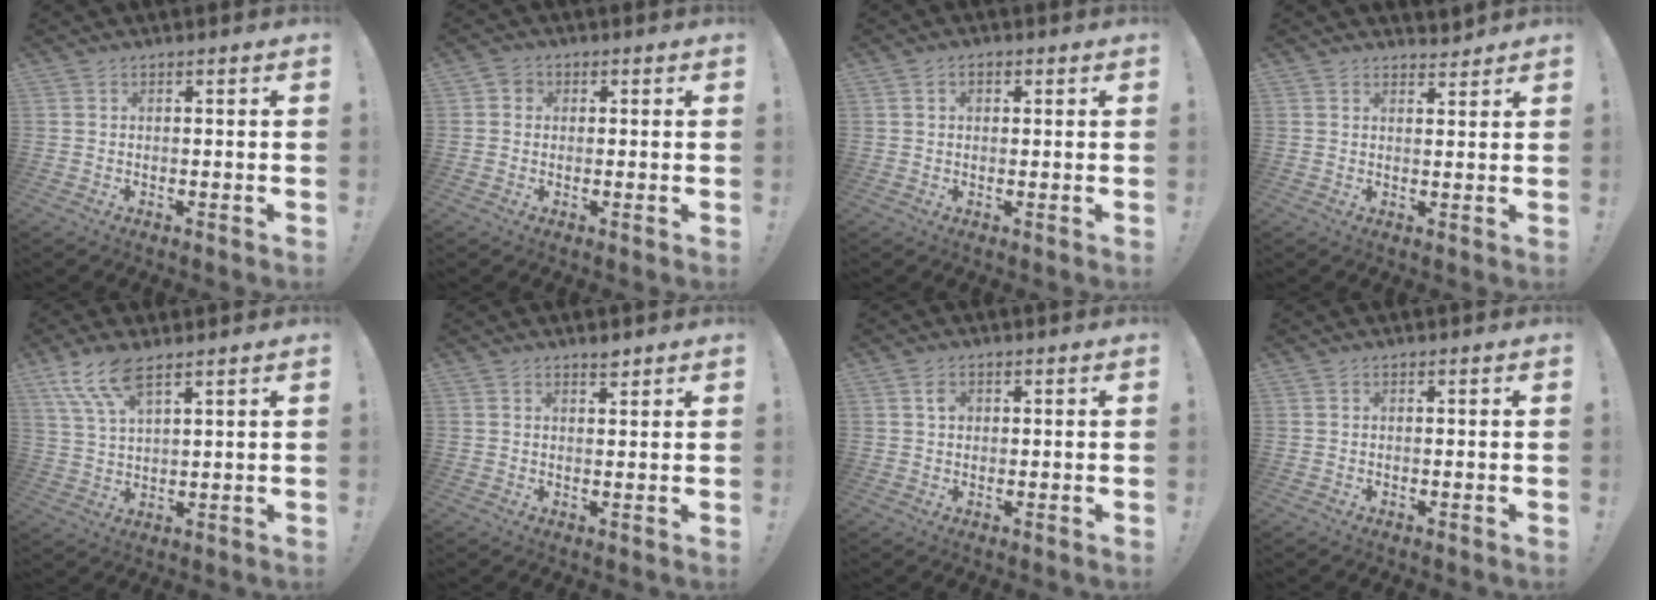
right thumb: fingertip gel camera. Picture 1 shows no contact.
{"total": 2.7, "force": [0.0, 2.5, 1.1], "torque": [-0.014, 0.008, 0.001]}
{"total": 2.1, "force": [0.5, 1.7, 1.1], "torque": [-0.014, 0.003, 0.008]}
{"total": 2.8, "force": [2.5, 1.3, 0.5], "torque": [0.009, -0.019, 0.043]}
{"total": 9.4, "force": [6.3, 2.7, 6.4], "torque": [-0.126, -0.025, 0.120]}
{"total": 2.1, "force": [1.8, 0.4, 0.9], "torque": [0.004, -0.017, 0.028]}
{"total": 2.5, "force": [0.8, 1.8, 1.5], "torque": [-0.016, -0.001, 0.011]}
{"total": 0.0}